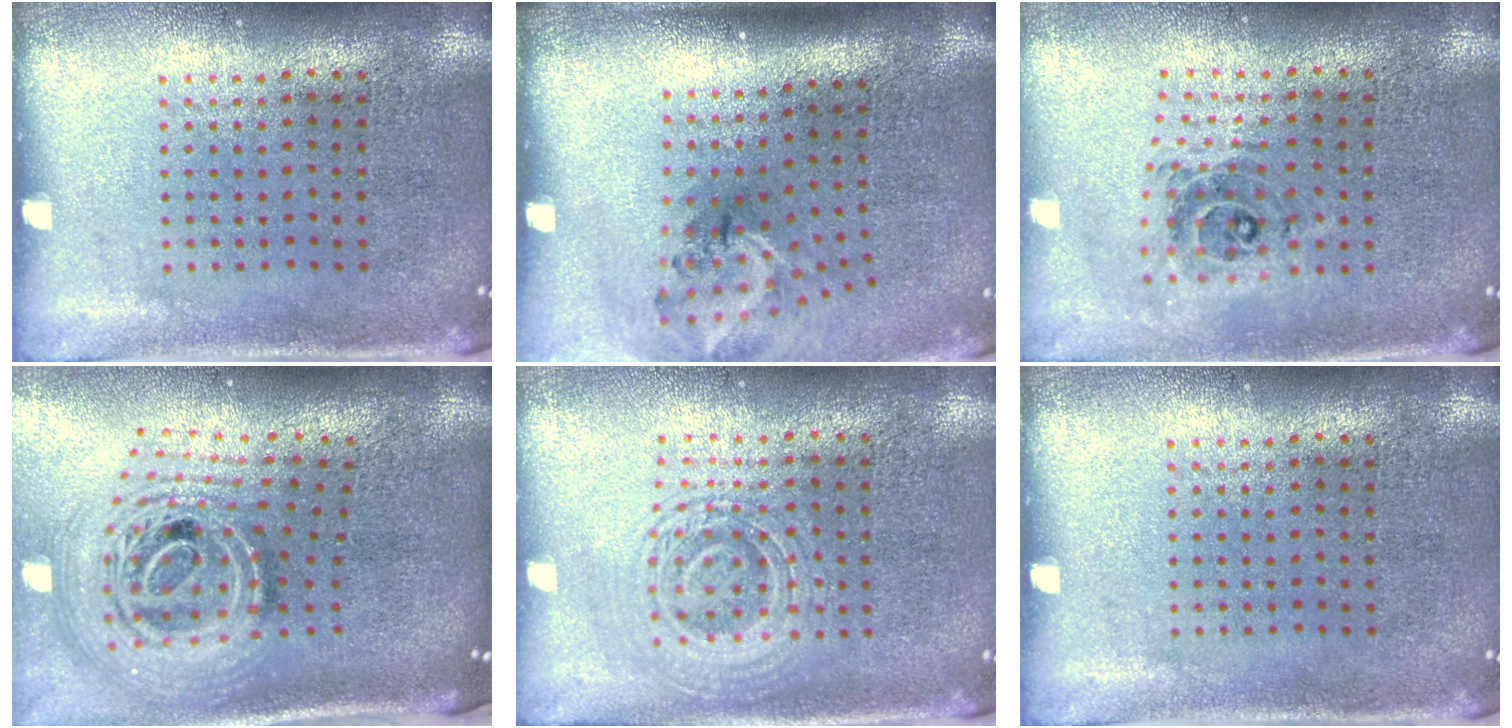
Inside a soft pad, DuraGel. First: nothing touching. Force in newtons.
{"total": 1.7, "press": 1.2, "slide": 1.2}
{"total": 0.7, "press": 0.6, "slide": 0.1}
{"total": 3.0, "press": 2.0, "slide": 2.2}
{"total": 1.8, "press": 1.7, "slide": 0.4}
{"total": 0.0}